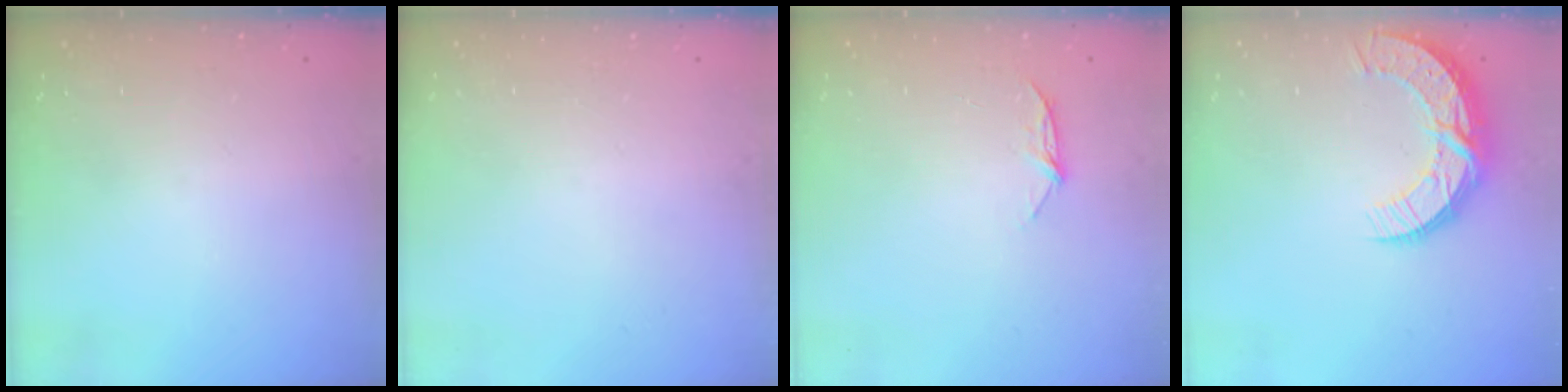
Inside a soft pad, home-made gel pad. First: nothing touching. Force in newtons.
{"total": 0.0}
{"total": 5.9, "press": 5.8, "slide": 0.7}
{"total": 10.2, "press": 10.2, "slide": 0.8}